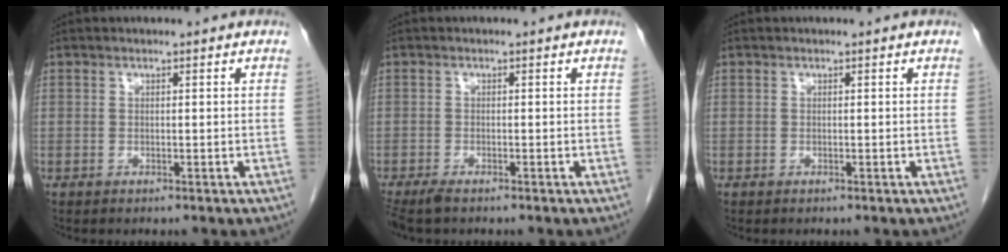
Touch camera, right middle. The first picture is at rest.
{"total": 2.8, "force": [-2.2, 0.7, 1.6], "torque": [-0.031, -0.009, -0.038]}
{"total": 0.0}